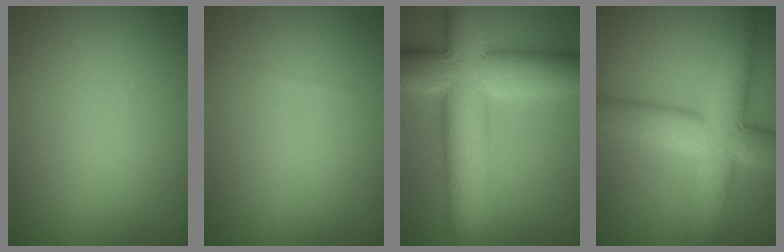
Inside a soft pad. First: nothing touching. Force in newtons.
{"total": 0.0}
{"total": 12.1, "press": 12.1, "slide": 0.3}
{"total": 9.2, "press": 9.1, "slide": 0.5}